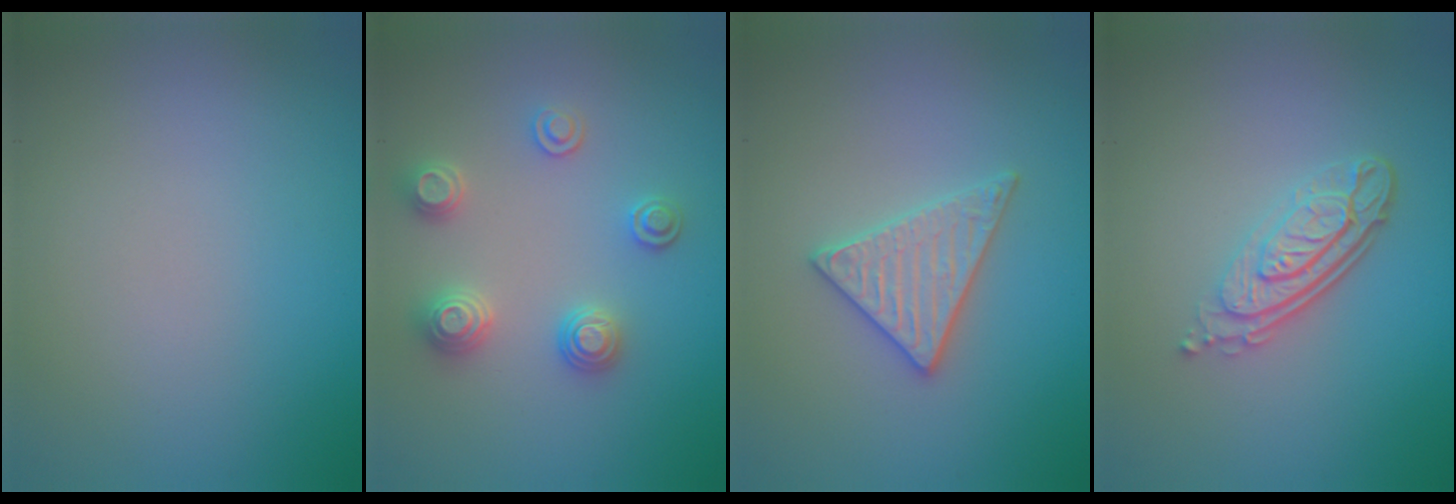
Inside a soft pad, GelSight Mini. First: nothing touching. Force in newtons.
{"total": 2.9, "press": 2.8, "slide": 0.6}
{"total": 2.9, "press": 2.9, "slide": 0.3}
{"total": 4.5, "press": 3.1, "slide": 3.2}